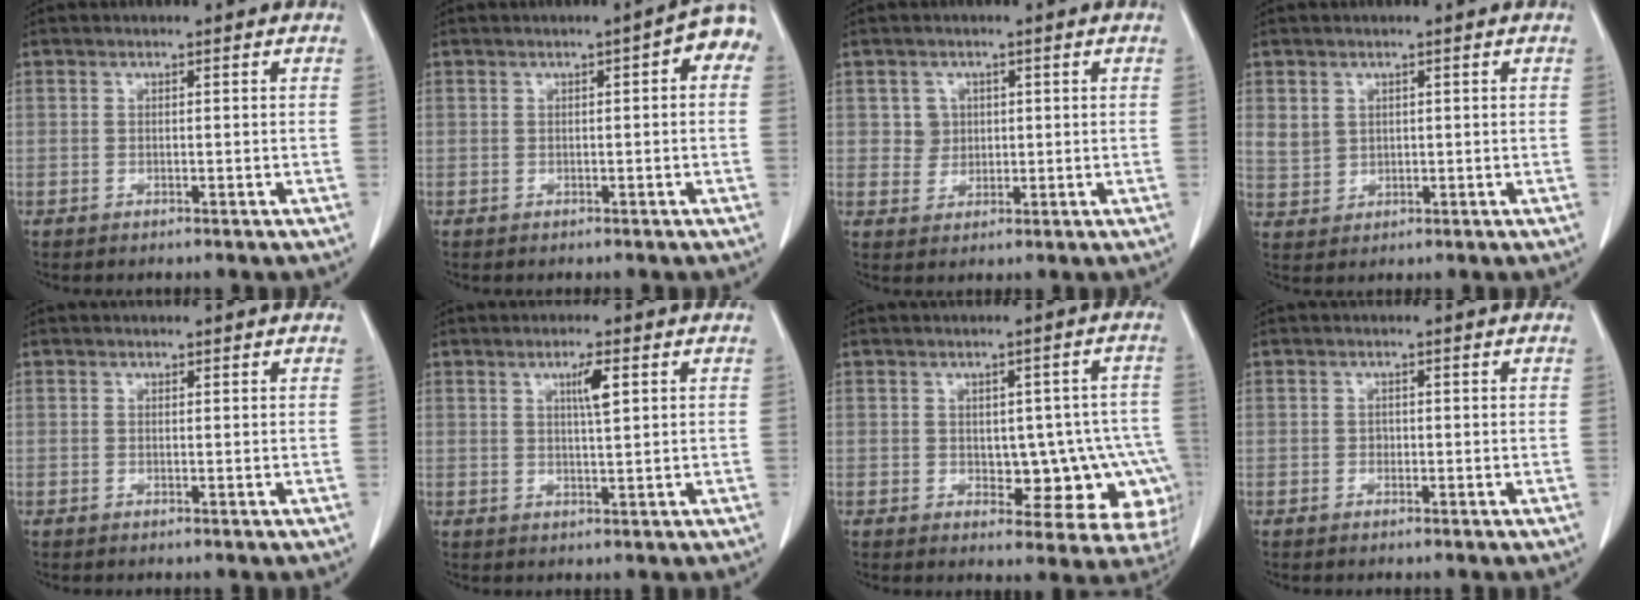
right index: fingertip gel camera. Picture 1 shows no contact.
{"total": 4.2, "force": [0.9, 1.0, 4.0], "torque": [-0.043, 0.015, 0.005]}
{"total": 2.9, "force": [0.8, 2.7, 0.2], "torque": [0.002, 0.003, 0.016]}
{"total": 2.5, "force": [1.5, 1.8, 0.8], "torque": [-0.014, -0.001, 0.038]}
{"total": 0.0}
{"total": 3.4, "force": [1.3, 0.2, 3.1], "torque": [-0.051, -0.001, 0.021]}
{"total": 11.5, "force": [-2.2, 6.4, 9.3], "torque": [-0.078, 0.023, -0.014]}
{"total": 0.6, "force": [-0.1, 0.6, 0.3], "torque": [0.000, 0.003, -0.002]}